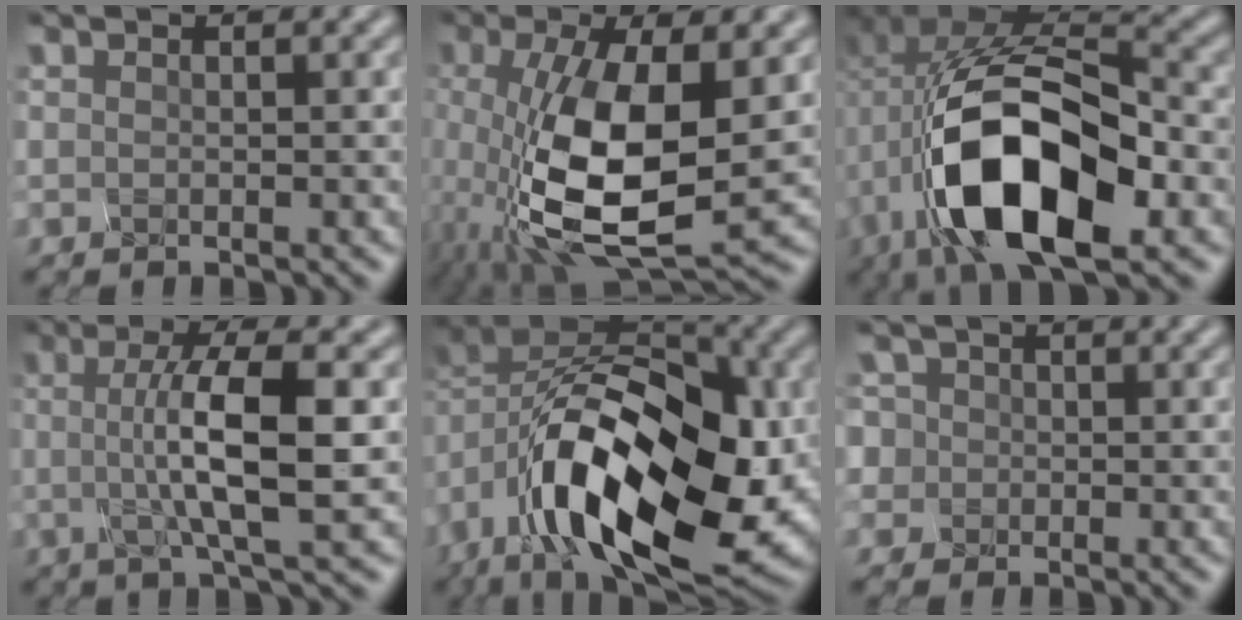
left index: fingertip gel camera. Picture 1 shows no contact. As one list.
[{"total": 10.6, "force": [-1.4, 4.2, 9.6], "torque": [-0.212, -0.024, -0.010]}, {"total": 14.5, "force": [-3.9, 8.9, 10.8], "torque": [-0.224, -0.034, -0.047]}, {"total": 7.1, "force": [-0.2, 1.6, 6.9], "torque": [-0.106, 0.000, 0.004]}, {"total": 15.7, "force": [-4.5, 9.7, 11.5], "torque": [-0.200, -0.021, -0.058]}, {"total": 2.0, "force": [0.0, 1.9, -0.5], "torque": [0.001, 0.015, -0.007]}]